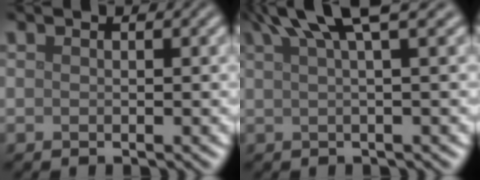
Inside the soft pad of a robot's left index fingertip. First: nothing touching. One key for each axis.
{"total": 5.6, "fx": 3.6, "fy": 0.8, "fz": 4.2, "tx": -0.054, "ty": 0.019, "tz": 0.058}